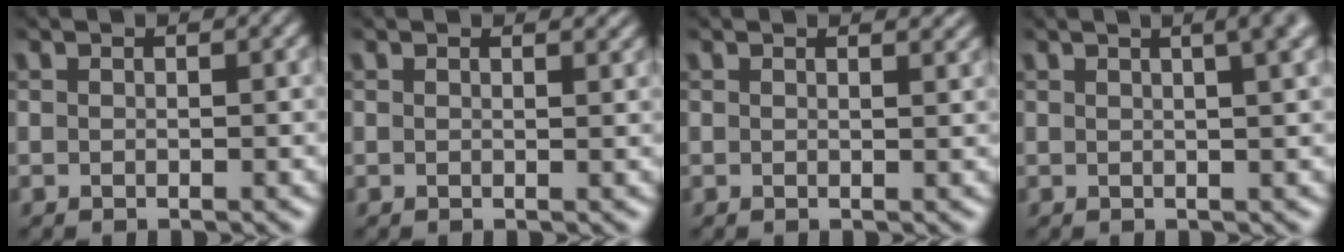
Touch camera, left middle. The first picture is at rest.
{"total": 0.9, "force": [0.9, 0.1, 0.2], "torque": [-0.004, -0.004, 0.010]}
{"total": 1.2, "force": [1.1, 0.3, 0.4], "torque": [-0.004, -0.003, 0.012]}
{"total": 6.0, "force": [2.8, 2.7, 4.6], "torque": [-0.015, 0.043, -0.002]}